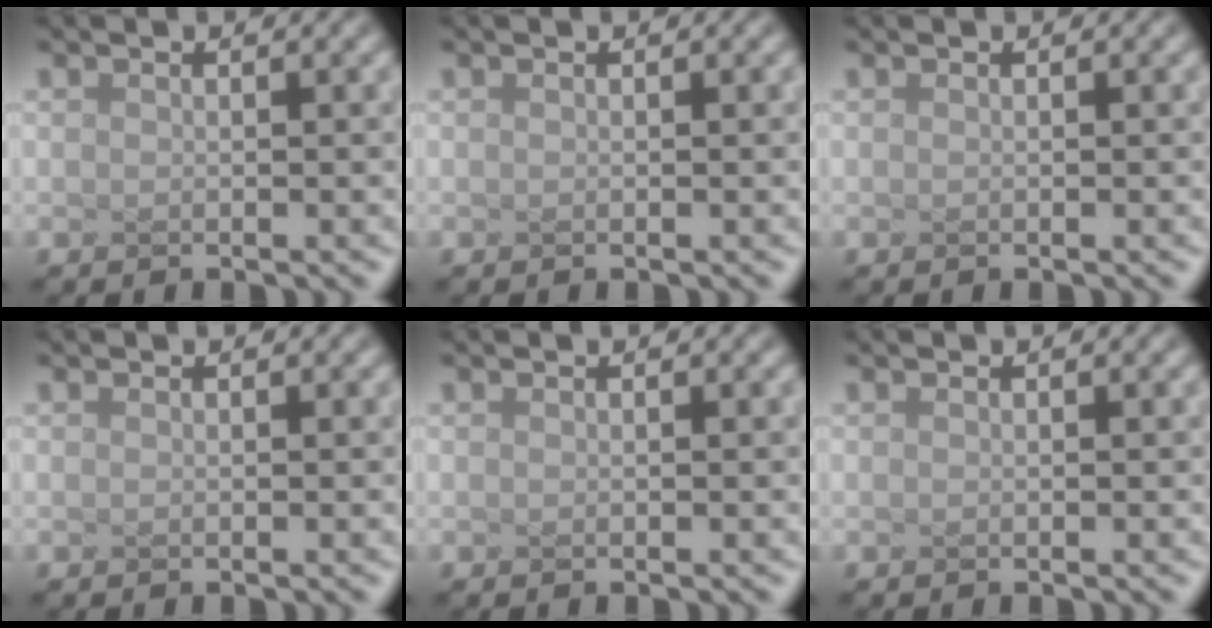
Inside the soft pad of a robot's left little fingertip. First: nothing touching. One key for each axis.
{"total": 0.0}
{"total": 0.0}
{"total": 0.0}
{"total": 0.0}
{"total": 0.0}